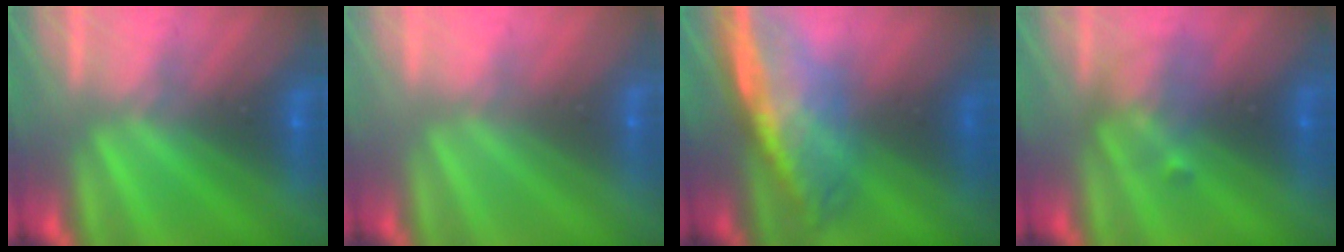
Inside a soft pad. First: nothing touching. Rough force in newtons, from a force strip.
{"total": 2.8}
{"total": 13.7}
{"total": 2.4}